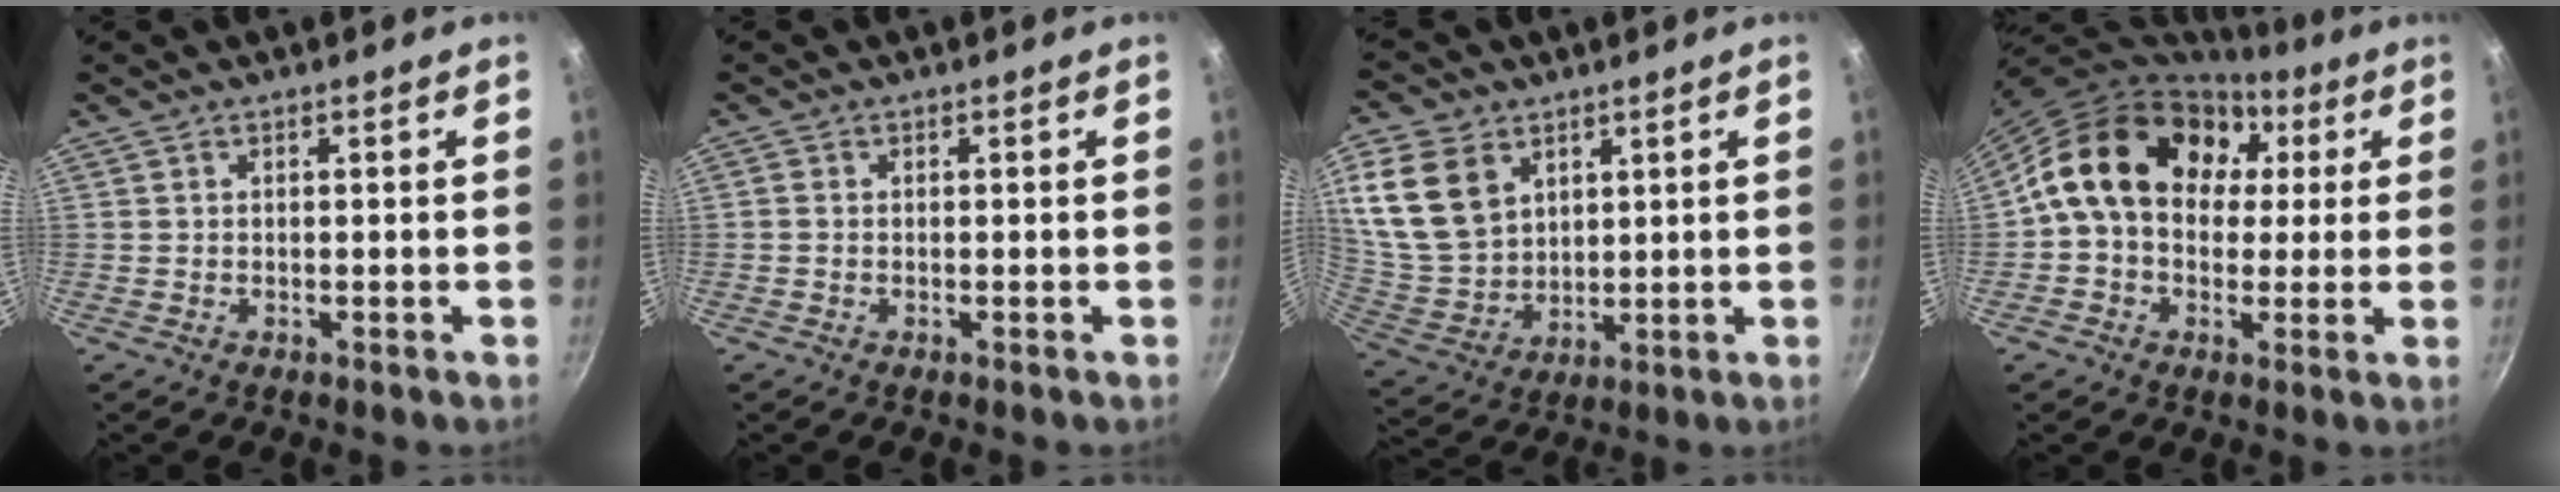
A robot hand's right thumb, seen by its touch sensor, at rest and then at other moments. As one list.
[{"total": 0.5, "force": [-0.2, 0.4, 0.2], "torque": [-0.004, 0.002, -0.006]}, {"total": 16.0, "force": [6.6, 11.6, 8.8], "torque": [-0.163, -0.024, 0.146]}, {"total": 18.4, "force": [4.5, 13.9, 11.2], "torque": [-0.158, 0.028, 0.064]}]